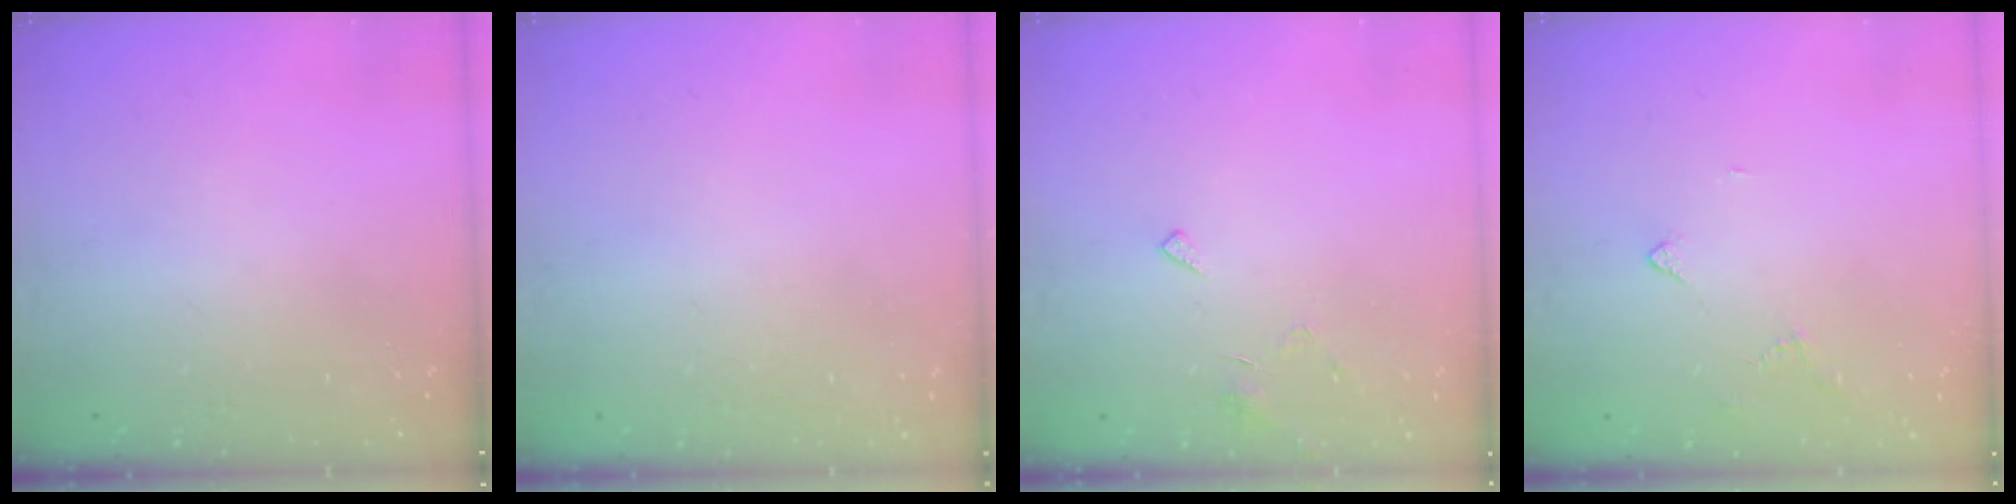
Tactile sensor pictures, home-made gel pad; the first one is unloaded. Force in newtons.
{"total": 1.9, "press": 1.9, "slide": 0.1}
{"total": 4.2, "press": 4.2, "slide": 0.3}
{"total": 1.8, "press": 1.7, "slide": 0.4}